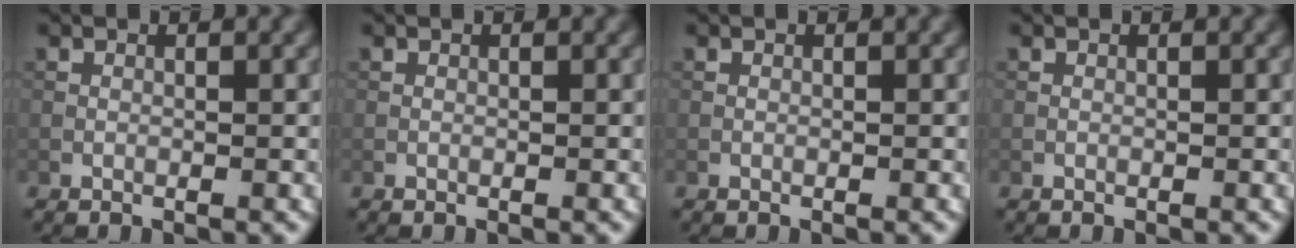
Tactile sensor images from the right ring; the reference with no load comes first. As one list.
[{"total": 0.0}, {"total": 0.0}, {"total": 0.0}]